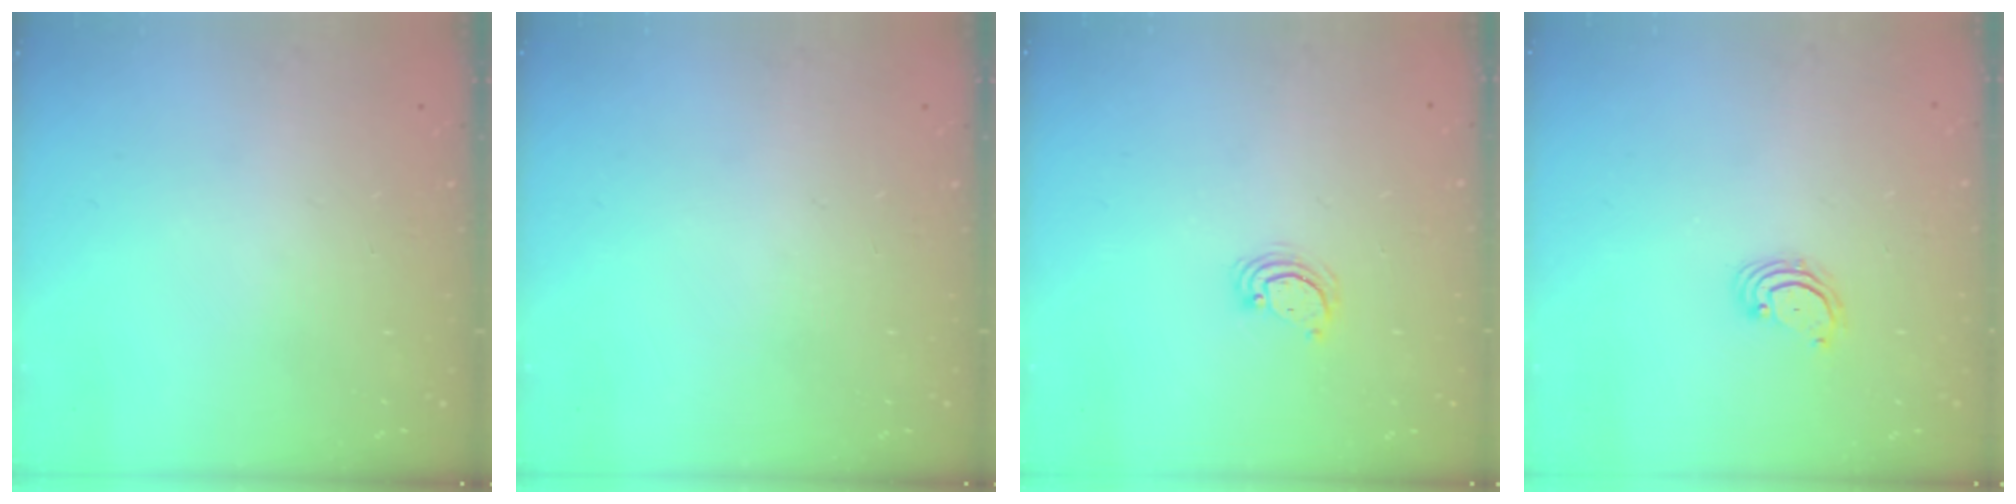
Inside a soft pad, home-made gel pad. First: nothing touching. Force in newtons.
{"total": 0.0}
{"total": 4.0, "press": 4.0, "slide": 0.3}
{"total": 2.7, "press": 2.7, "slide": 0.3}